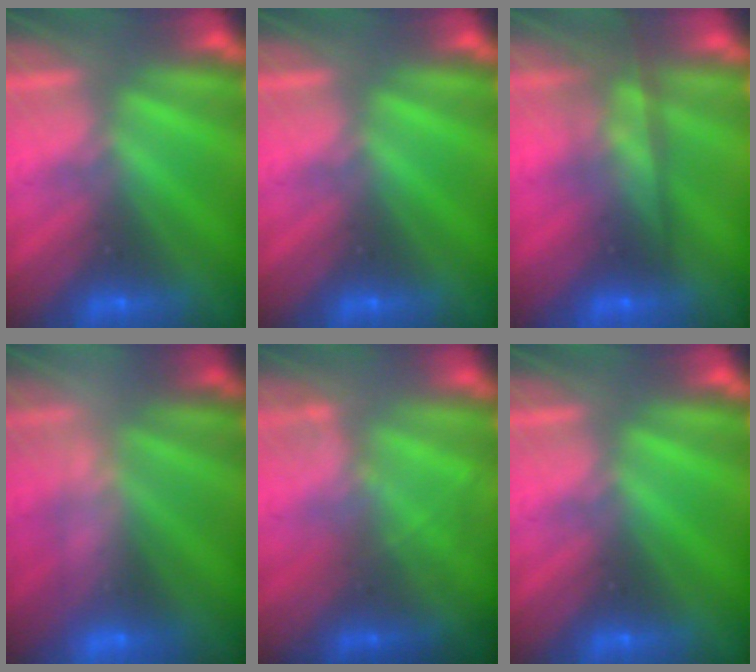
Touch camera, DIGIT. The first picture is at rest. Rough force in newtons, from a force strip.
{"total": 0.0}
{"total": 6.9}
{"total": 2.5}
{"total": 1.9}
{"total": 0.0}